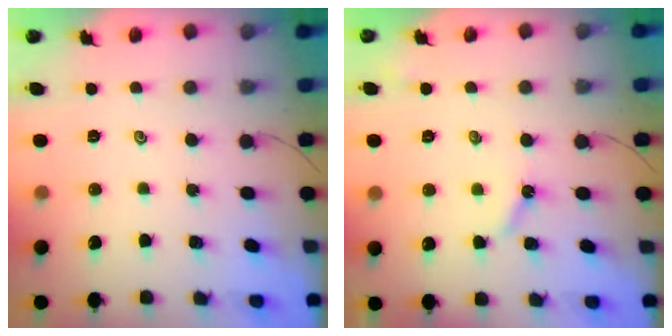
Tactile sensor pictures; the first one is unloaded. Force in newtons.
{"total": 3.6, "press": 3.6, "slide": 0.3}